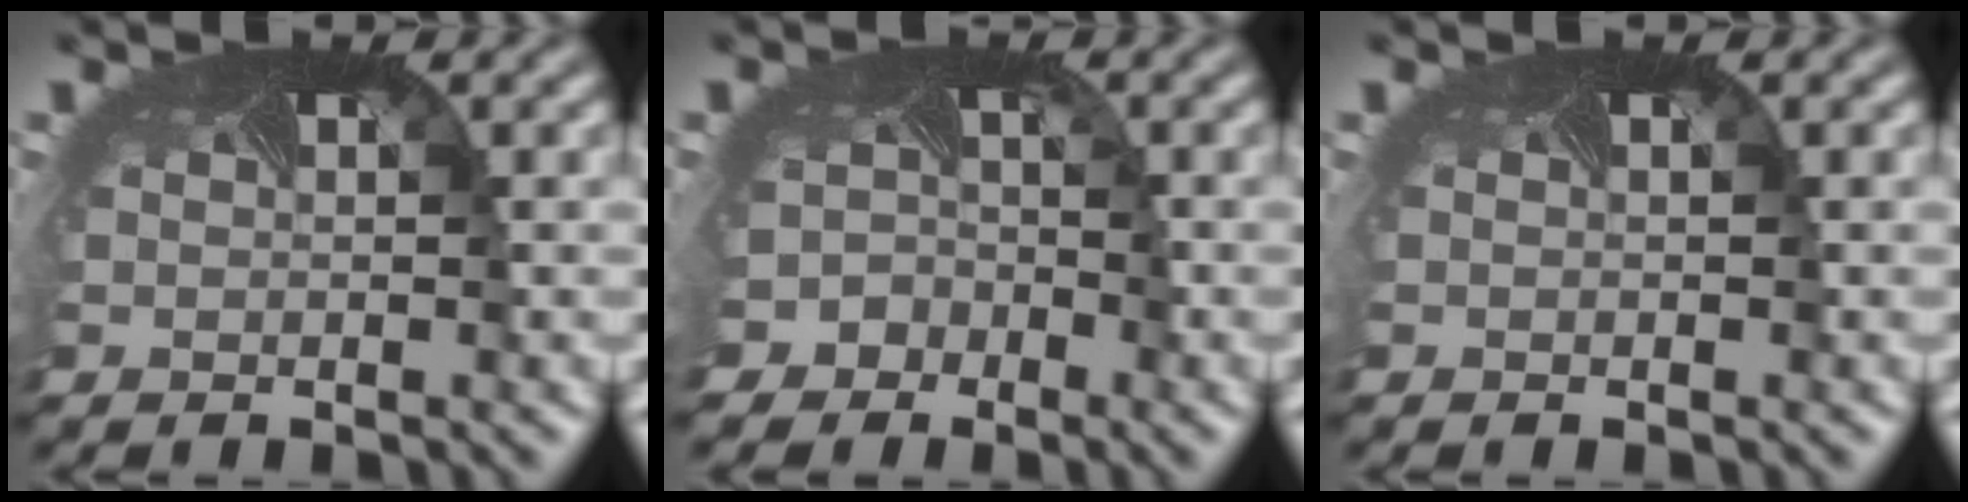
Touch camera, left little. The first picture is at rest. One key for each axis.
{"total": 5.1, "fx": -3.9, "fy": 3.2, "fz": -0.2, "tx": 0.026, "ty": -0.012, "tz": -0.054}
{"total": 0.0}